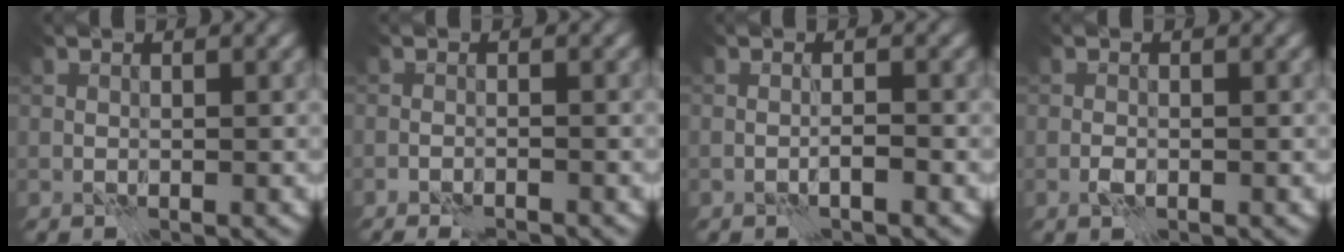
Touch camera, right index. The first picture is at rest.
{"total": 1.4, "force": [-1.3, -0.5, 0.4], "torque": [-0.006, 0.001, -0.023]}
{"total": 0.8, "force": [-0.5, -0.4, 0.4], "torque": [-0.006, 0.006, -0.015]}
{"total": 0.7, "force": [-0.4, 0.4, 0.5], "torque": [-0.009, 0.002, -0.011]}